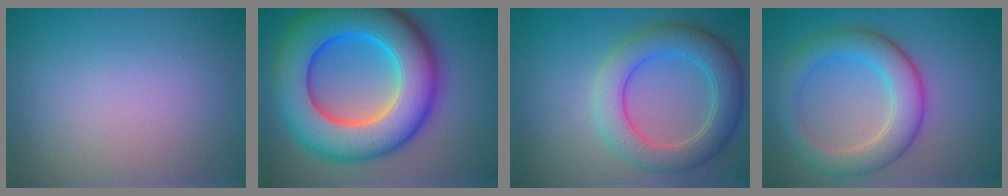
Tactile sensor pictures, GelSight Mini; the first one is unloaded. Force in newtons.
{"total": 14.6, "press": 14.6, "slide": 0.3}
{"total": 5.9, "press": 5.9, "slide": 0.3}
{"total": 5.7, "press": 5.7, "slide": 0.3}